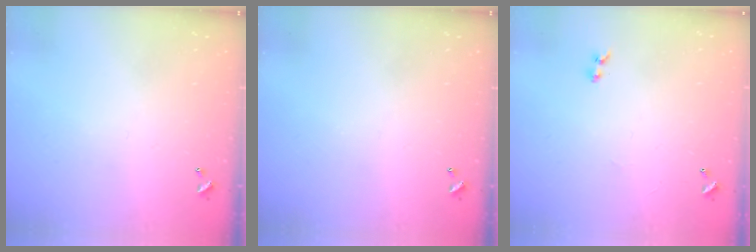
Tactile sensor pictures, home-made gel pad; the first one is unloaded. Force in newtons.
{"total": 0.0}
{"total": 1.3, "press": 1.1, "slide": 0.7}